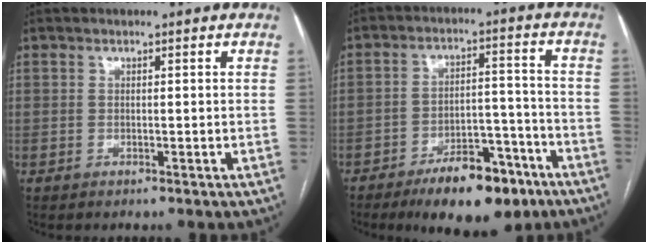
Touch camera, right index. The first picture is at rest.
{"total": 12.5, "force": [-8.3, 4.8, 8.0], "torque": [-0.112, 0.013, -0.124]}